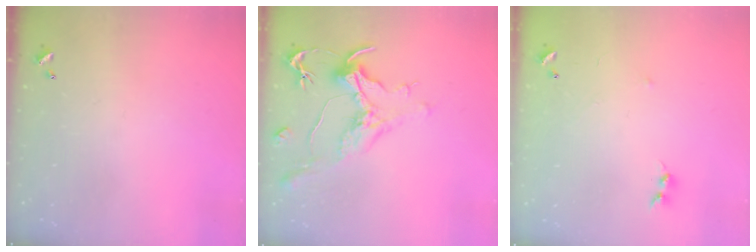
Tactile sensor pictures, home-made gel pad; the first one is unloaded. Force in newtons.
{"total": 1.3, "press": 1.1, "slide": 0.7}
{"total": 7.7, "press": 7.7, "slide": 0.5}